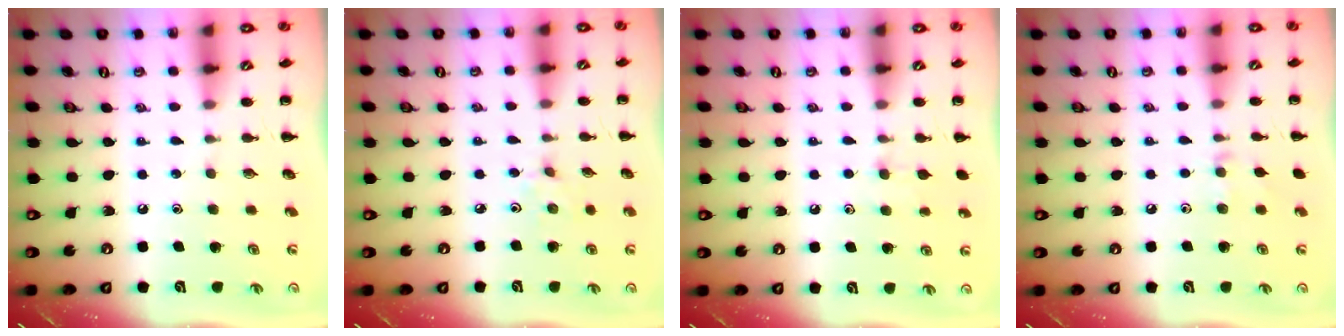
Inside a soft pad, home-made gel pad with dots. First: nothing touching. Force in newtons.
{"total": 2.5, "press": 2.4, "slide": 0.9}
{"total": 5.3, "press": 4.9, "slide": 2.0}
{"total": 6.2, "press": 6.0, "slide": 1.8}